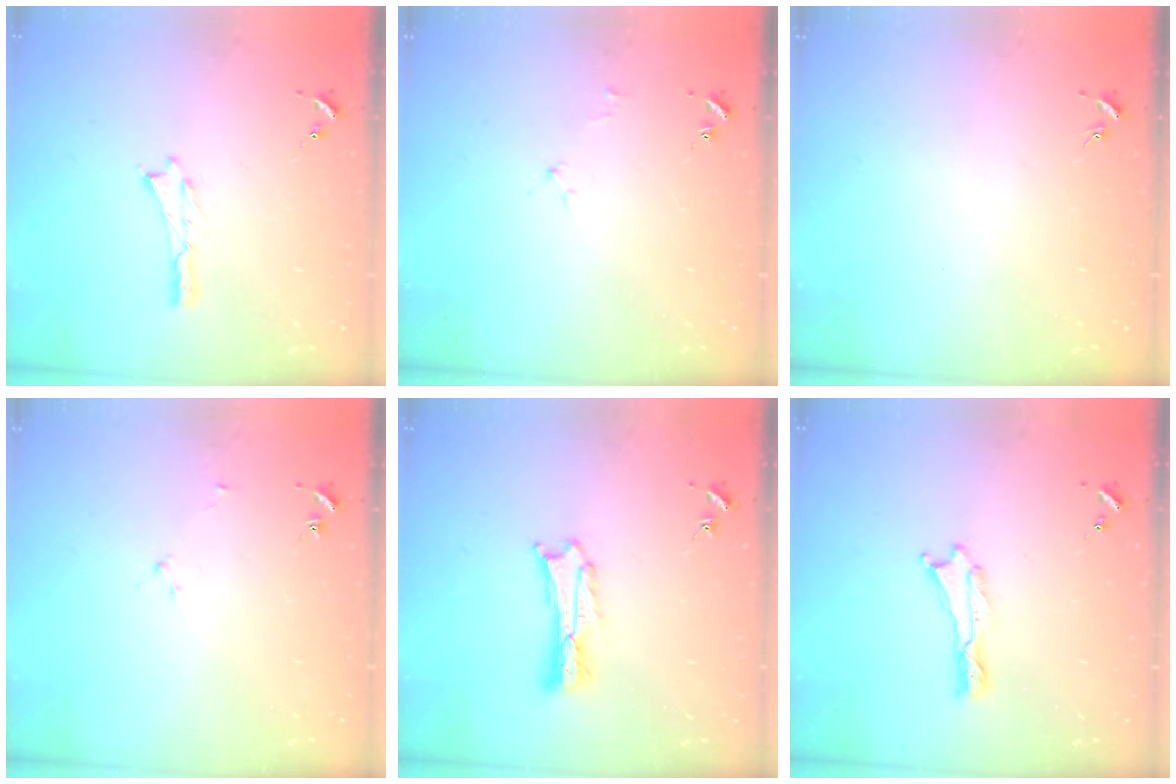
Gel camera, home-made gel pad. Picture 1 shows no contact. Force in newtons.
{"total": 1.7, "press": 1.6, "slide": 0.3}
{"total": 0.0}
{"total": 1.9, "press": 1.9, "slide": 0.3}
{"total": 1.8, "press": 1.8, "slide": 0.3}
{"total": 0.0}